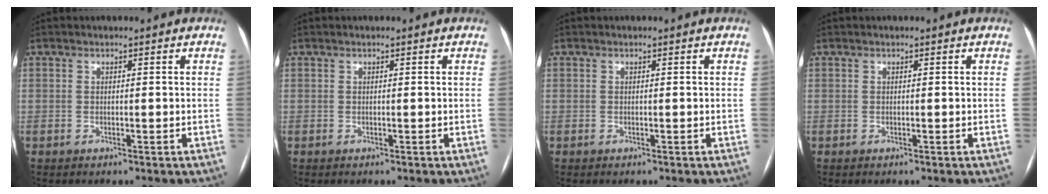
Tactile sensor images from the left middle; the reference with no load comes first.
{"total": 0.0}
{"total": 0.0}
{"total": 0.0}